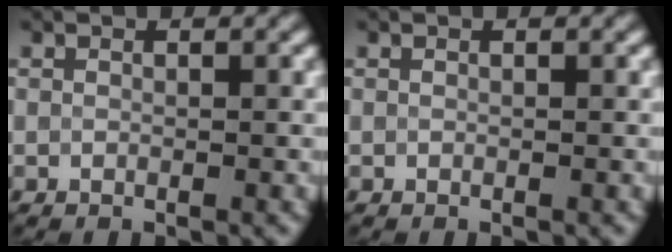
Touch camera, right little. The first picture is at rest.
{"total": 0.0}